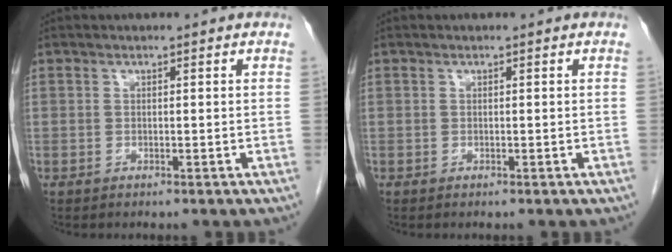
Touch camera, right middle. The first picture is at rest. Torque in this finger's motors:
{"motor_torque": [0.12, -0.07, 0.03, -0.01]}